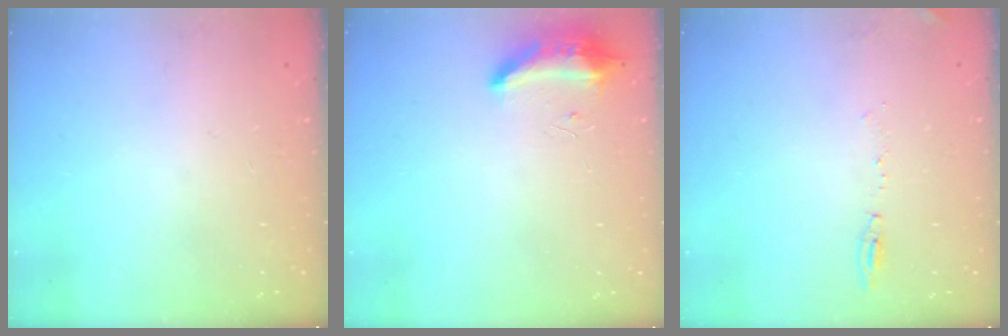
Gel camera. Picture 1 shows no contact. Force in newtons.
{"total": 19.0, "press": 10.9, "slide": 15.6}
{"total": 6.3, "press": 5.7, "slide": 2.6}